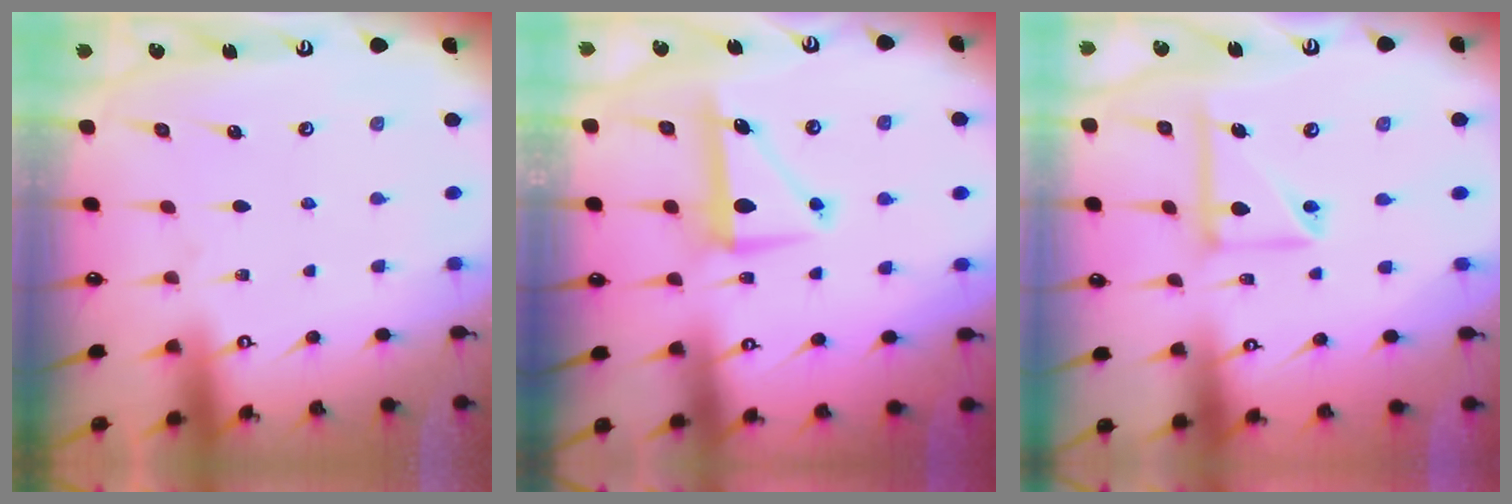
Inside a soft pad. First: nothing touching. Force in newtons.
{"total": 8.0, "press": 7.9, "slide": 1.0}
{"total": 11.2, "press": 11.1, "slide": 1.6}